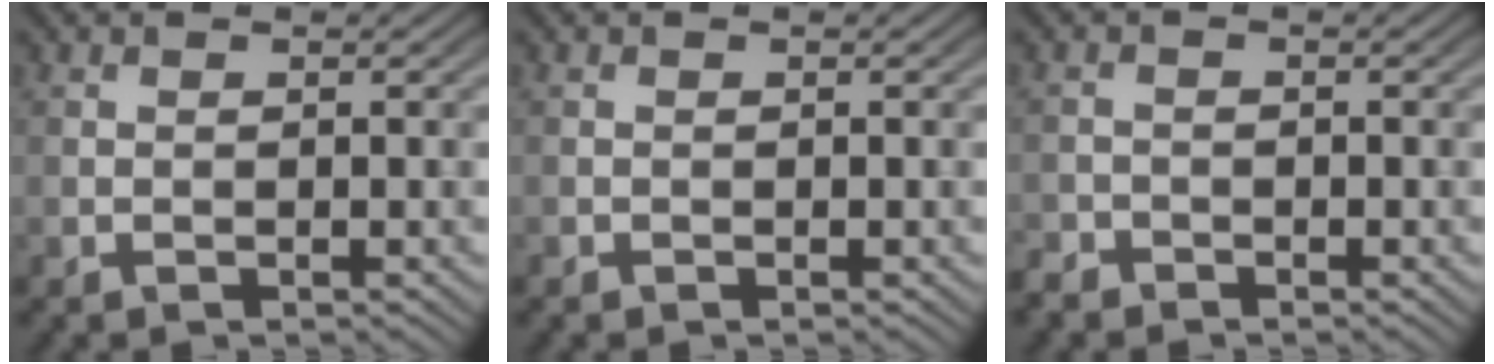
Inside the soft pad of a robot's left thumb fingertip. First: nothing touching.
{"total": 0.0}
{"total": 1.6, "force": [-1.5, 0.6, 0.2], "torque": [-0.005, -0.004, -0.037]}